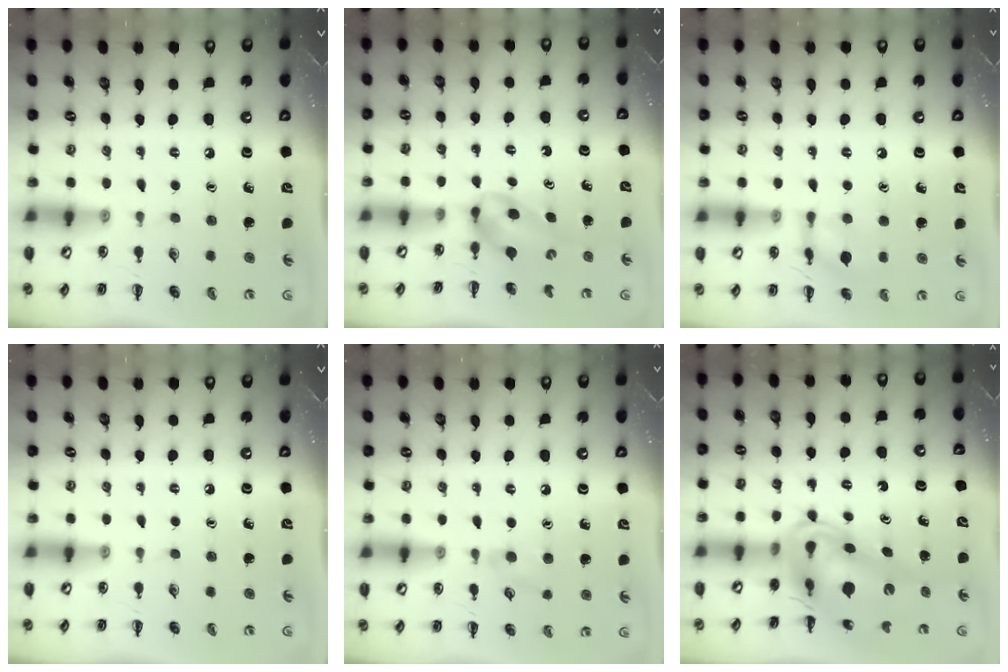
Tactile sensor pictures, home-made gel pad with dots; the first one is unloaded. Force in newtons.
{"total": 3.1, "press": 3.0, "slide": 1.0}
{"total": 8.7, "press": 8.7, "slide": 0.4}
{"total": 0.0}
{"total": 7.2, "press": 6.8, "slide": 2.3}
{"total": 10.8, "press": 10.3, "slide": 3.4}